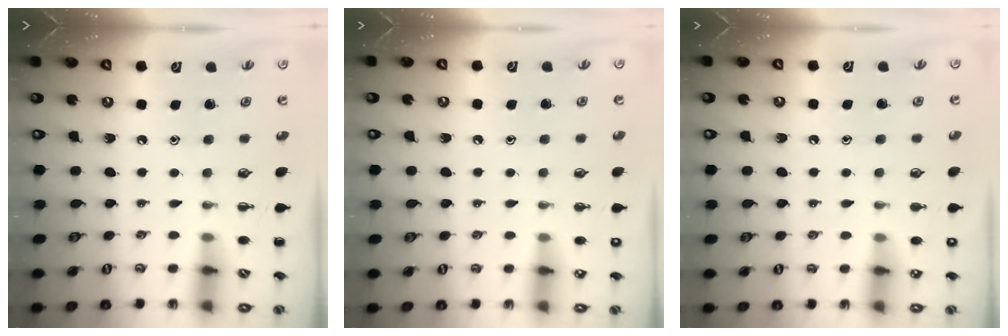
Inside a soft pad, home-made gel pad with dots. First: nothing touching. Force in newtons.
{"total": 1.4, "press": 1.4, "slide": 0.1}
{"total": 1.4, "press": 1.4, "slide": 0.1}